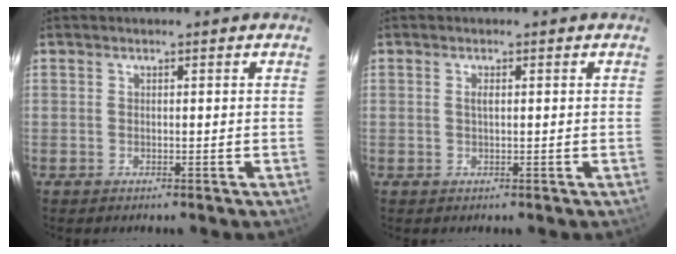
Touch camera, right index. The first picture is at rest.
{"total": 0.9, "force": [0.2, 0.2, 0.9], "torque": [-0.017, 0.002, 0.003]}